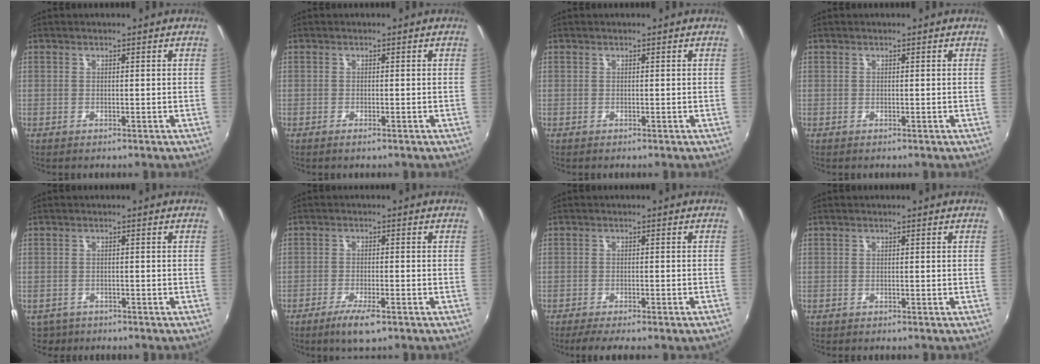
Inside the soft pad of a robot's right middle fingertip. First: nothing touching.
{"total": 0.9, "force": [-0.7, 0.1, 0.6], "torque": [-0.012, -0.003, -0.013]}
{"total": 0.0}
{"total": 0.0}
{"total": 3.2, "force": [-2.3, 2.1, 0.7], "torque": [-0.021, -0.007, -0.033]}
{"total": 5.8, "force": [-3.8, 1.2, 4.2], "torque": [-0.096, -0.017, -0.067]}
{"total": 5.8, "force": [-4.7, 0.2, 3.5], "torque": [-0.072, -0.016, -0.068]}
{"total": 0.0}